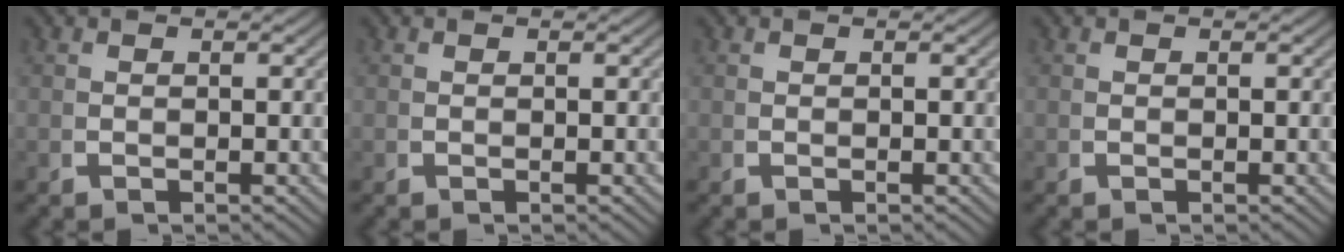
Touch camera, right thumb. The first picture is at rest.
{"total": 0.0}
{"total": 0.0}
{"total": 0.0}